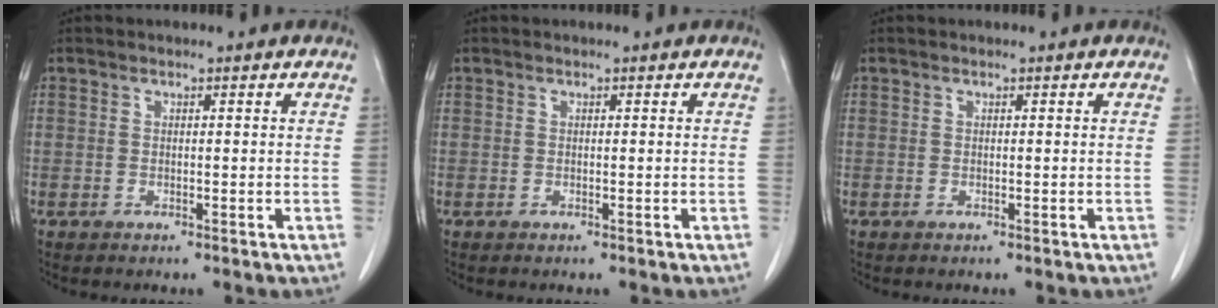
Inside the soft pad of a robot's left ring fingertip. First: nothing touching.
{"total": 0.0}
{"total": 0.0}